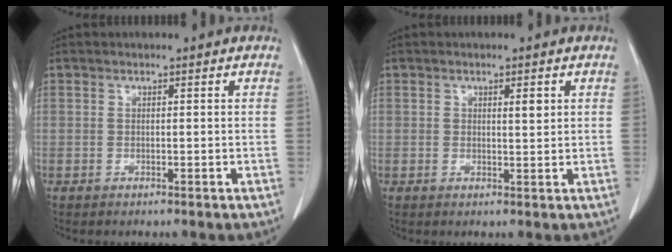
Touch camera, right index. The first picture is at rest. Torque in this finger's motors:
{"motor_torque": [-0.11, 0.01, 0.05, 0.00]}